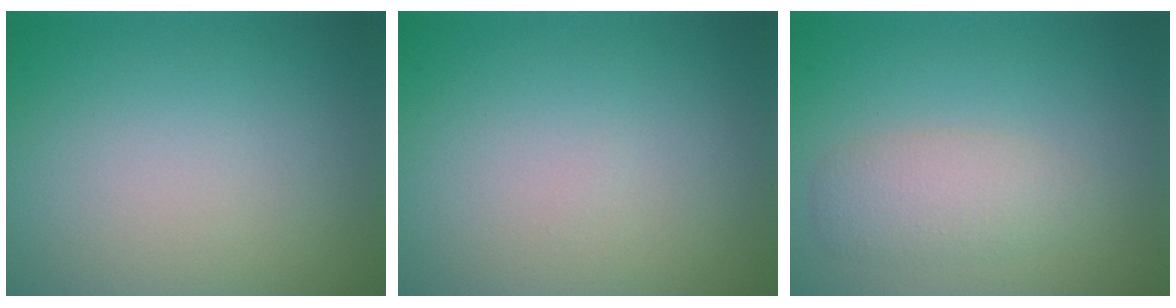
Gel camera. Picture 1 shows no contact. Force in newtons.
{"total": 0.0}
{"total": 2.8, "press": 2.8, "slide": 0.2}